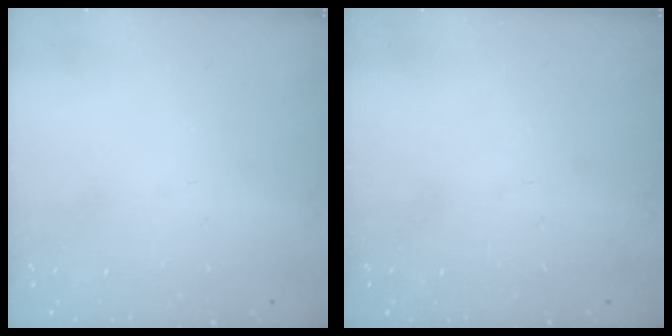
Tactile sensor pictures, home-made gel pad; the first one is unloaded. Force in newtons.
{"total": 0.0}